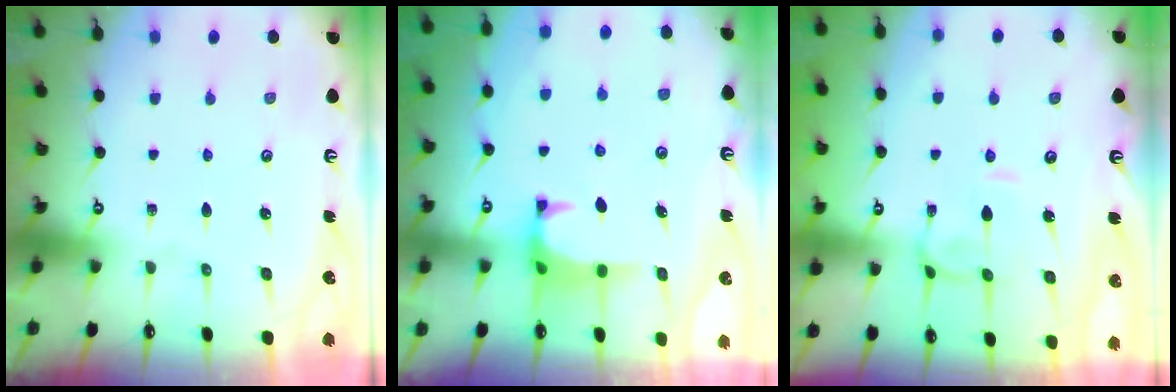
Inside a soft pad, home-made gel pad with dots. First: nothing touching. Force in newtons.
{"total": 1.1, "press": 0.9, "slide": 0.6}
{"total": 0.6, "press": 0.1, "slide": 0.6}